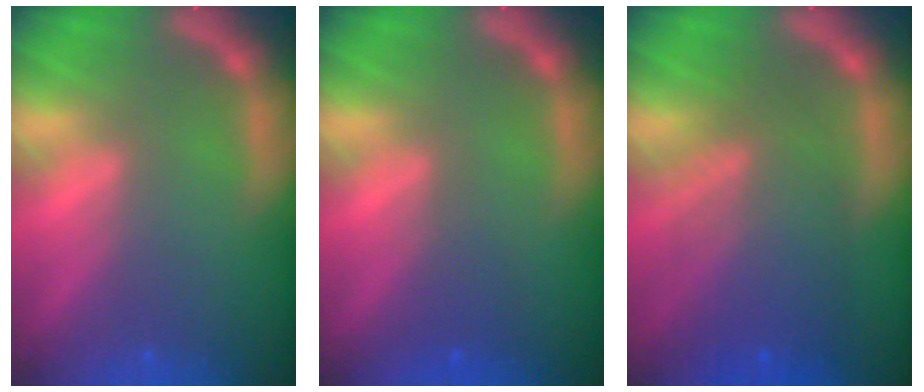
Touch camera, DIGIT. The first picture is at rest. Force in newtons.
{"total": 1.5}
{"total": 7.6}